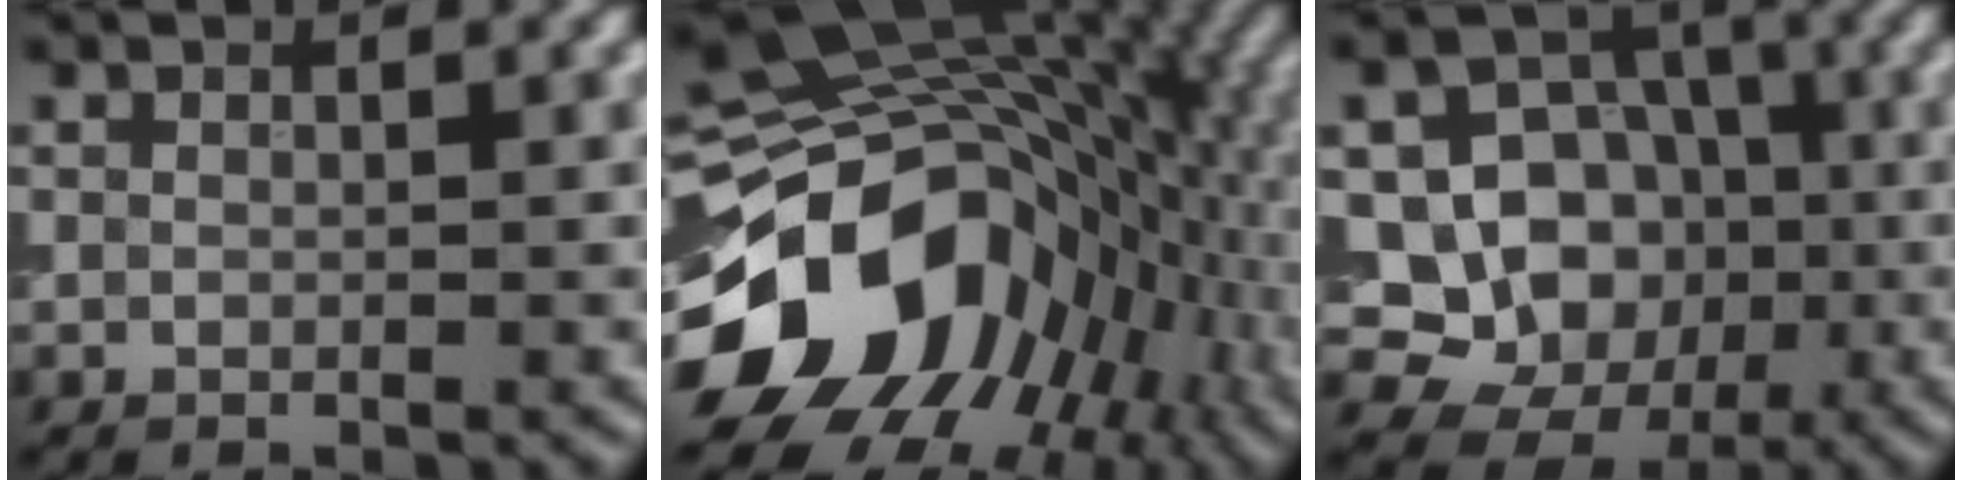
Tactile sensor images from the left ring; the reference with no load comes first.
{"total": 16.5, "force": [-4.8, 12.3, 9.9], "torque": [-0.153, -0.013, -0.081]}
{"total": 12.5, "force": [-1.9, 11.3, 5.0], "torque": [-0.095, 0.011, -0.047]}